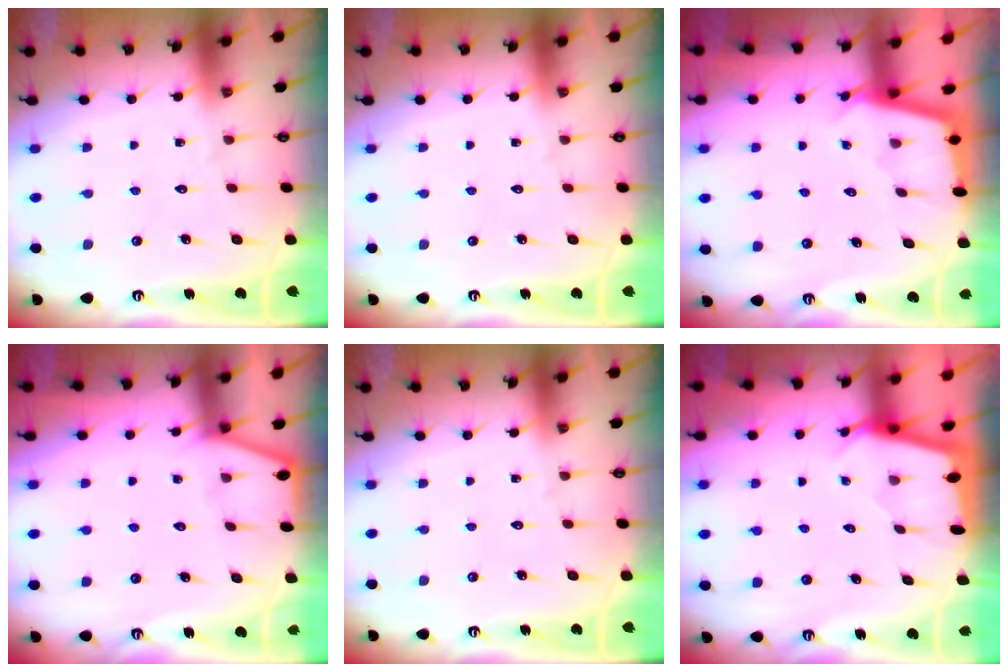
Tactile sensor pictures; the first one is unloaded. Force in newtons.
{"total": 0.0}
{"total": 2.3, "press": 2.3, "slide": 0.2}
{"total": 2.5, "press": 2.5, "slide": 0.3}
{"total": 0.0}
{"total": 2.1, "press": 2.1, "slide": 0.3}